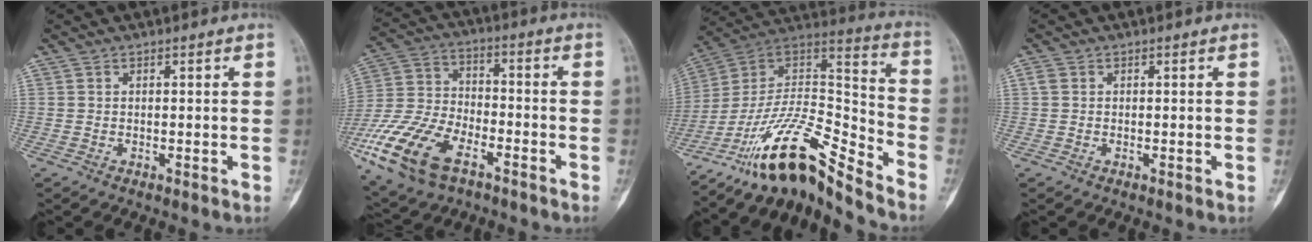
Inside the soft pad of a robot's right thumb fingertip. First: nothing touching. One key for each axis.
{"total": 18.6, "fx": -9.2, "fy": 10.0, "fz": 12.7, "tx": -0.258, "ty": 0.029, "tz": -0.171}
{"total": 19.5, "fx": -15.4, "fy": 4.1, "fz": 11.3, "tx": -0.179, "ty": 0.122, "tz": -0.272}
{"total": 1.2, "fx": 0.2, "fy": 1.0, "fz": 0.6, "tx": -0.013, "ty": 0.002, "tz": 0.003}